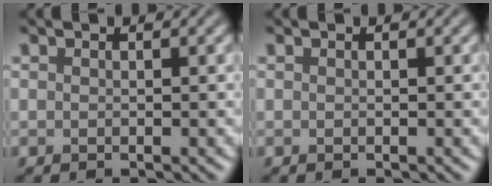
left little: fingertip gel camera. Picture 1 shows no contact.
{"total": 0.0}